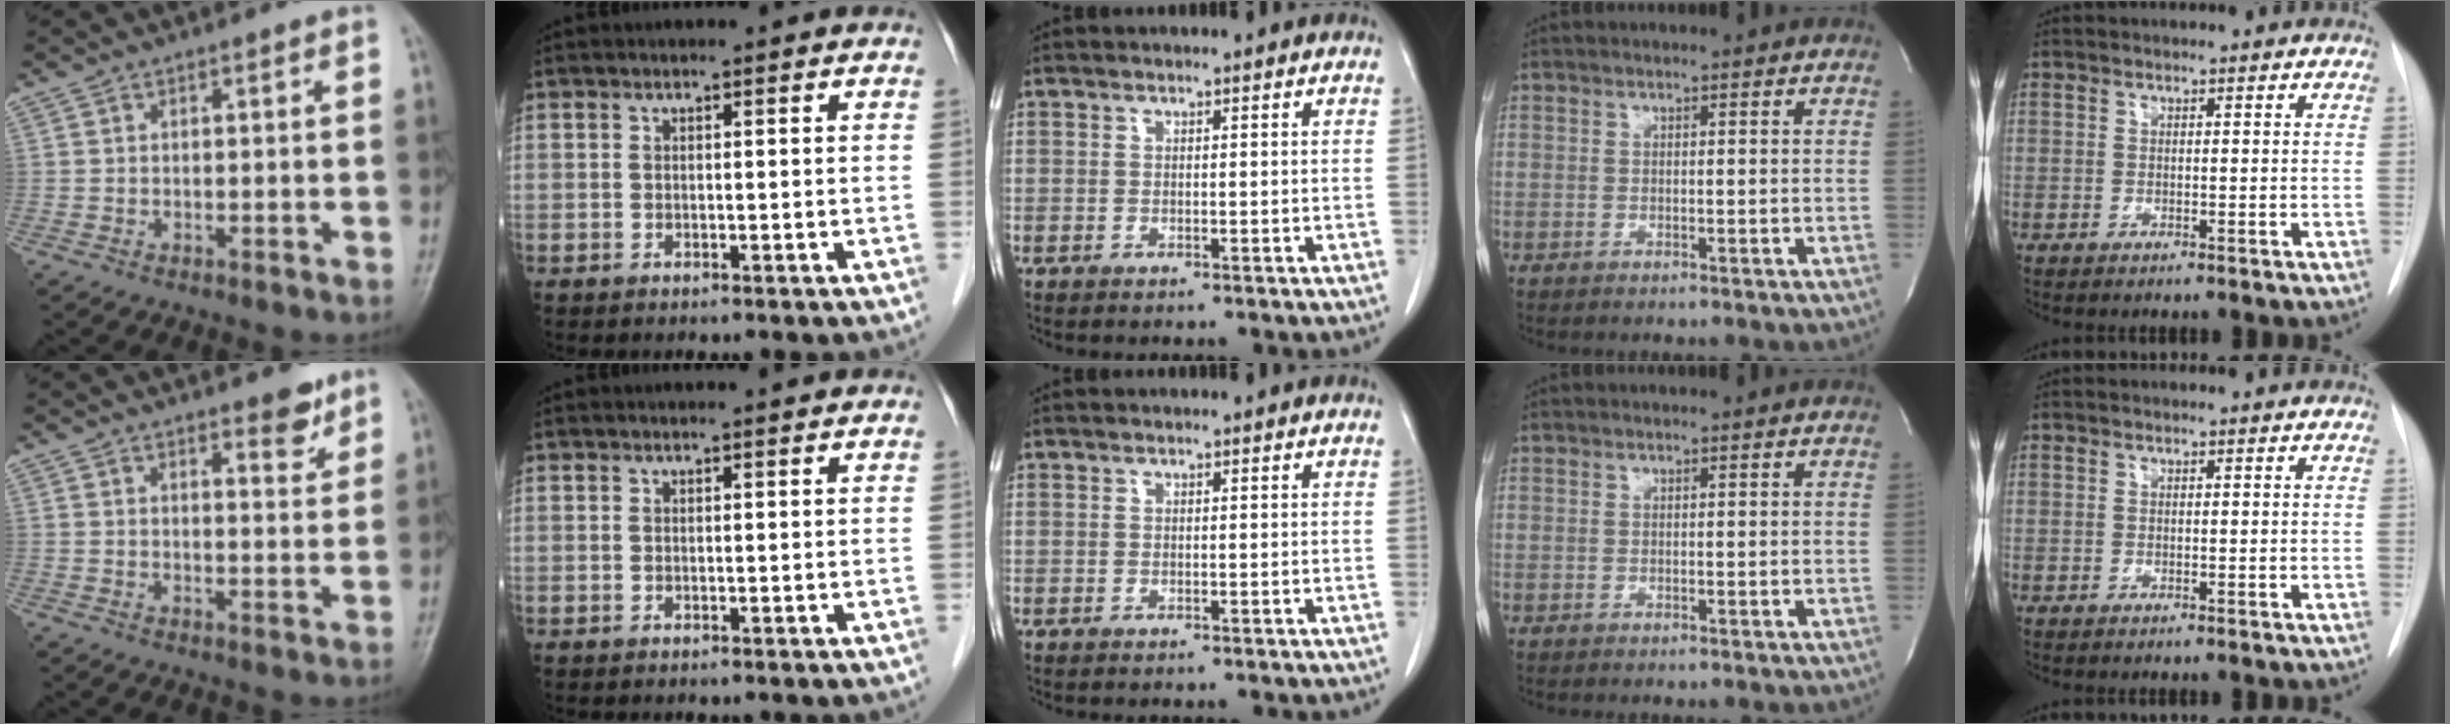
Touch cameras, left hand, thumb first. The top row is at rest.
{"thumb": {"total": 4.4, "force": [3.2, 1.5, 2.6], "torque": [-0.018, -0.023, 0.042]}, "index": {"total": 1.0, "force": [0.9, -0.1, 0.2], "torque": [-0.009, 0.002, 0.013]}}